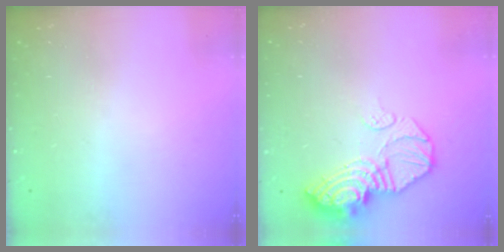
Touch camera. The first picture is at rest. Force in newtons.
{"total": 16.7, "press": 16.6, "slide": 2.0}